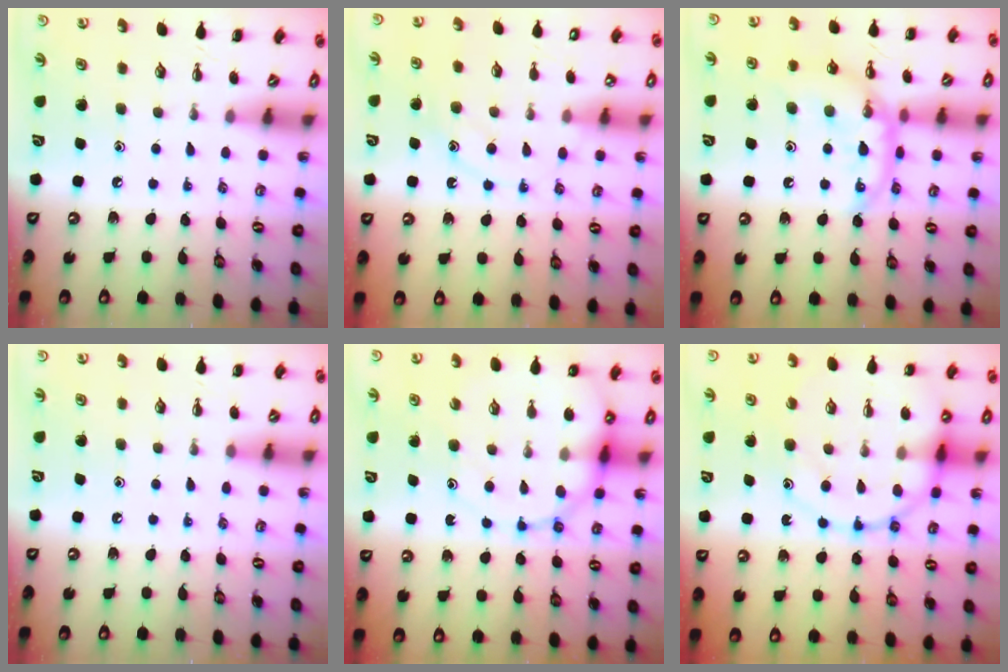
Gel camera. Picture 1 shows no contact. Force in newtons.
{"total": 12.0, "press": 12.0, "slide": 0.8}
{"total": 14.8, "press": 14.7, "slide": 1.3}
{"total": 7.5, "press": 7.1, "slide": 2.3}
{"total": 12.8, "press": 12.4, "slide": 3.1}
{"total": 18.7, "press": 18.6, "slide": 2.2}